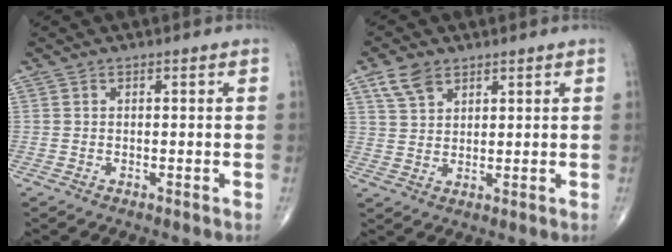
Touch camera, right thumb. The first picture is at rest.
{"total": 5.3, "force": [3.3, 3.2, 2.6], "torque": [-0.041, -0.010, 0.068]}